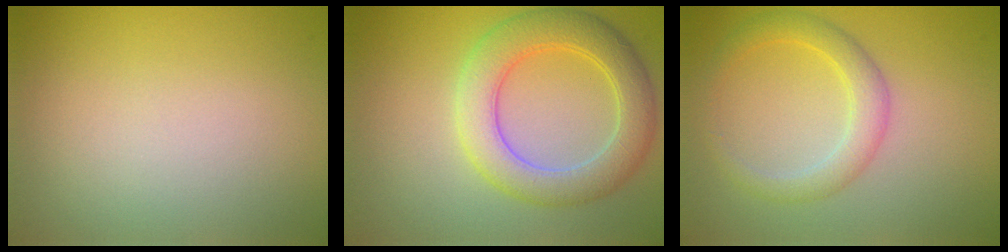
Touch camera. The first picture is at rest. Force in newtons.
{"total": 5.3, "press": 5.3, "slide": 0.1}
{"total": 2.7, "press": 2.7, "slide": 0.1}